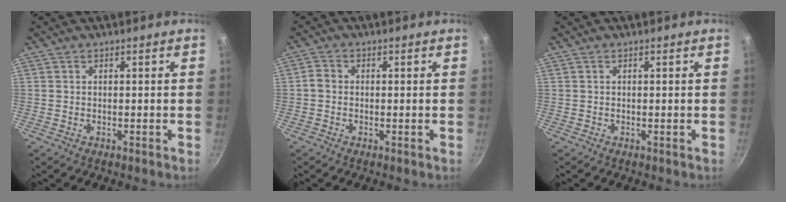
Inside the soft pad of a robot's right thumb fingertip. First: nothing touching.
{"total": 1.9, "force": [-0.4, 1.7, 0.9], "torque": [-0.017, 0.009, -0.014]}
{"total": 0.0}